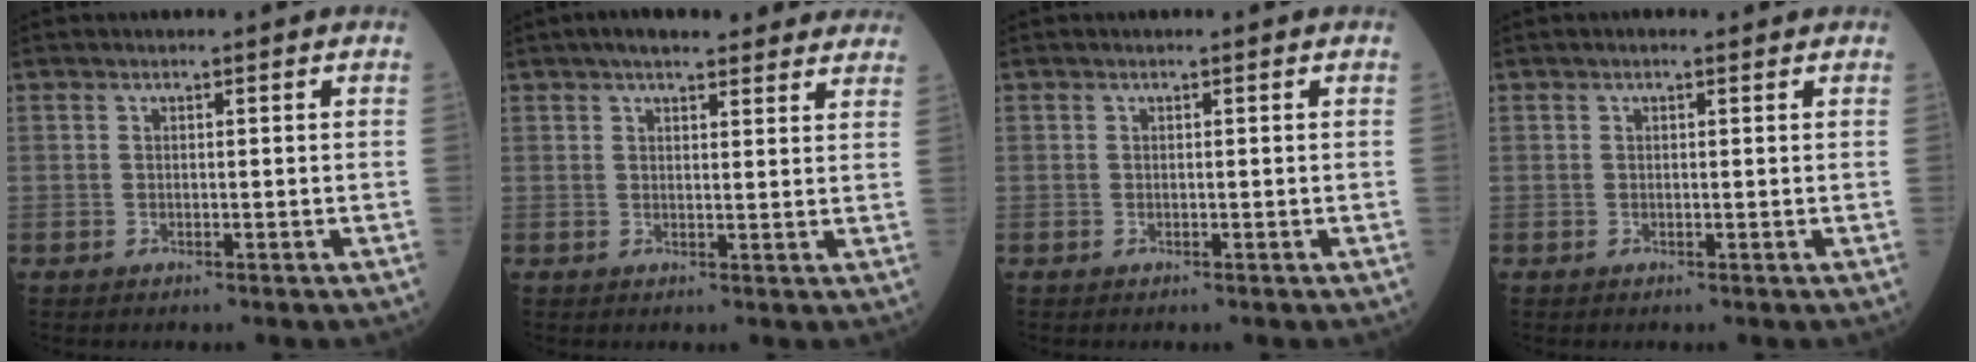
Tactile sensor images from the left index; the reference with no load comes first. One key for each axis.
{"total": 12.3, "fx": 10.4, "fy": 3.0, "fz": 5.9, "tx": -0.062, "ty": 0.032, "tz": 0.123}
{"total": 0.0}
{"total": 0.8, "fx": 0.5, "fy": 0.3, "fz": 0.5, "tx": -0.013, "ty": 0.005, "tz": 0.004}